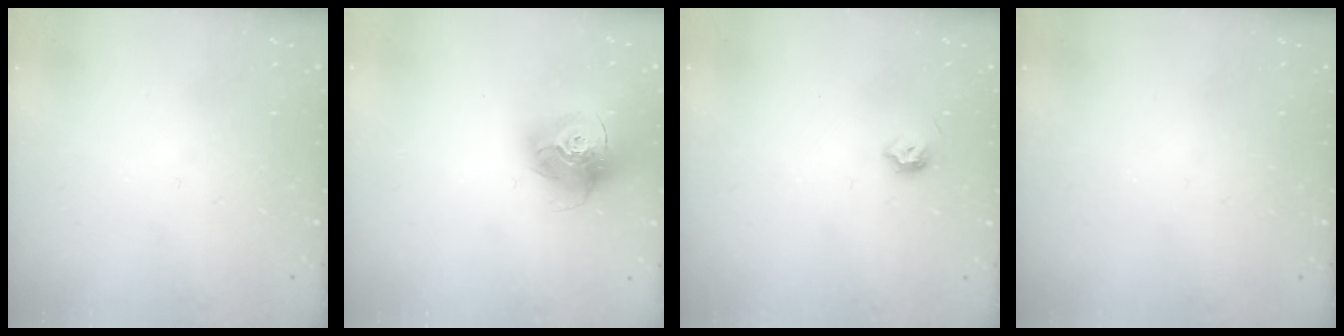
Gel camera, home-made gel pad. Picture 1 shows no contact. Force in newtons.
{"total": 15.7, "press": 15.7, "slide": 1.4}
{"total": 5.5, "press": 5.4, "slide": 0.9}
{"total": 0.0}